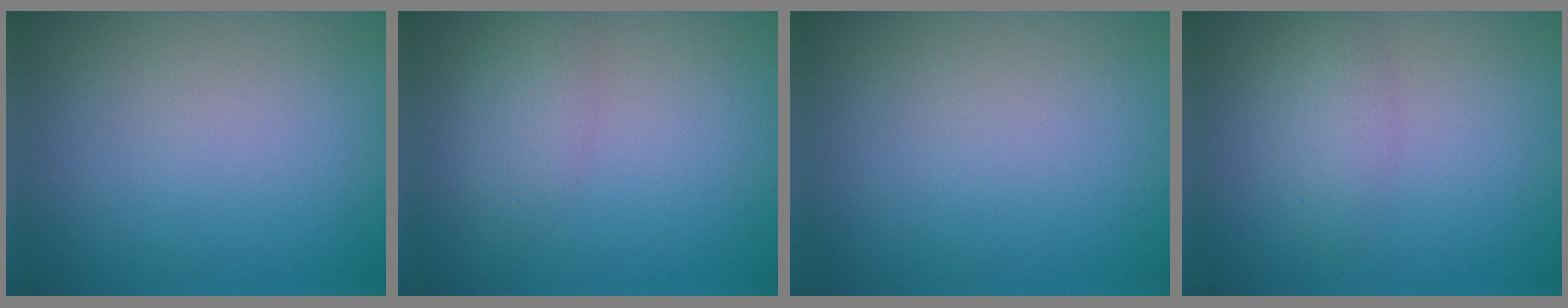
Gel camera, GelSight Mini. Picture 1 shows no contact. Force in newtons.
{"total": 2.3, "press": 2.3, "slide": 0.1}
{"total": 0.0}
{"total": 2.0, "press": 2.0, "slide": 0.1}